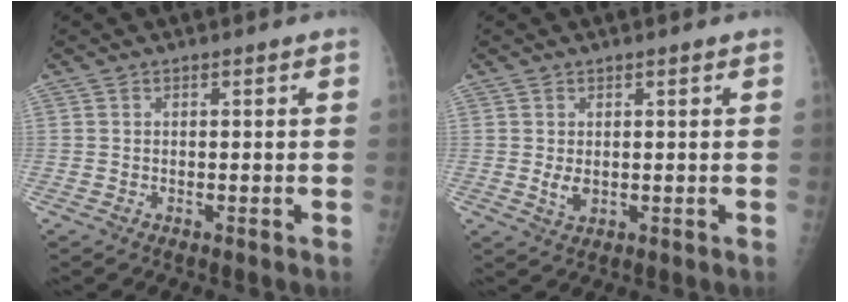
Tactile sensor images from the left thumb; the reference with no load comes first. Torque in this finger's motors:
{"motor_torque": [-0.18, 0.21, 0.16, -0.12, 0.00]}